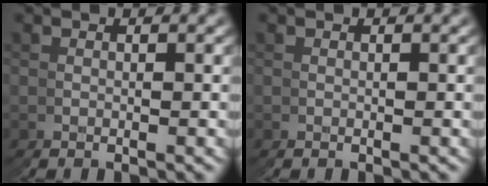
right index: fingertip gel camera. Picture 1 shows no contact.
{"total": 0.0}